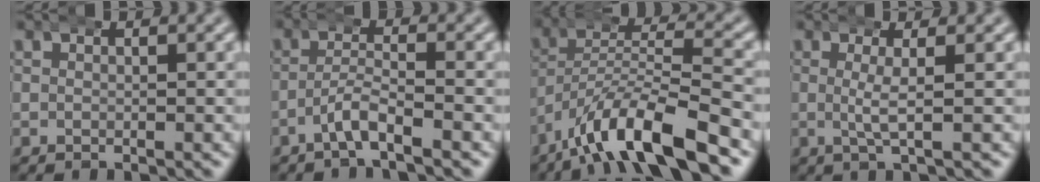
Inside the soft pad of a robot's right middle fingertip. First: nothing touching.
{"total": 2.6, "force": [-2.1, 0.2, 1.5], "torque": [-0.020, 0.008, -0.046]}
{"total": 7.6, "force": [-4.9, 2.5, 5.3], "torque": [-0.096, -0.011, -0.079]}
{"total": 2.6, "force": [0.5, 0.1, 2.6], "torque": [-0.045, 0.002, 0.009]}